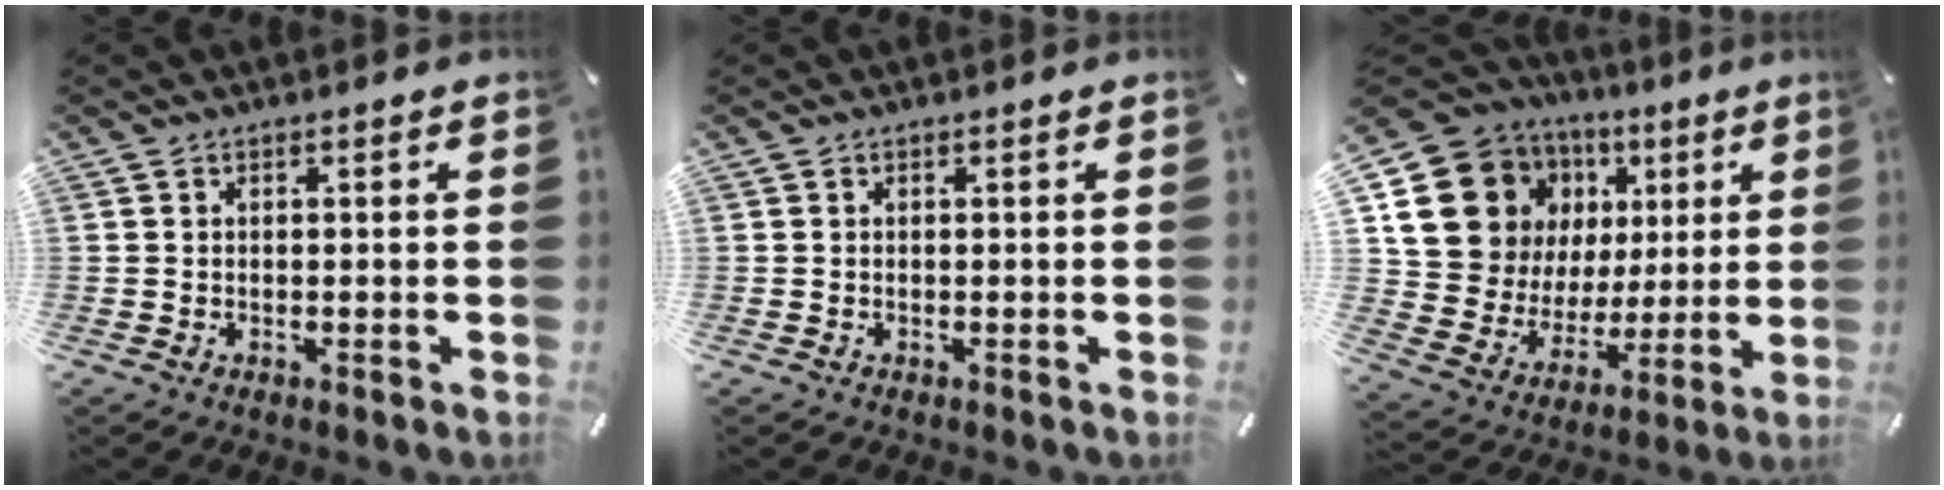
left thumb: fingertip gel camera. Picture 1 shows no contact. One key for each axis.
{"total": 0.0}
{"total": 18.0, "fx": 7.3, "fy": 14.6, "fz": 7.5, "tx": -0.118, "ty": -0.040, "tz": 0.157}